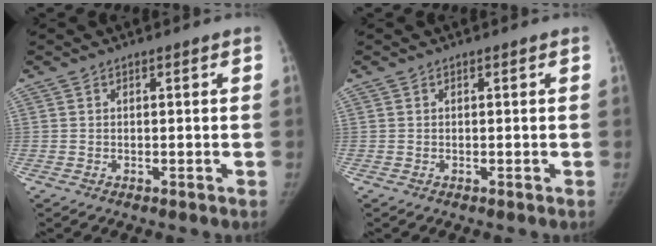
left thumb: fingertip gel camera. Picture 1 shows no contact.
{"total": 0.0}